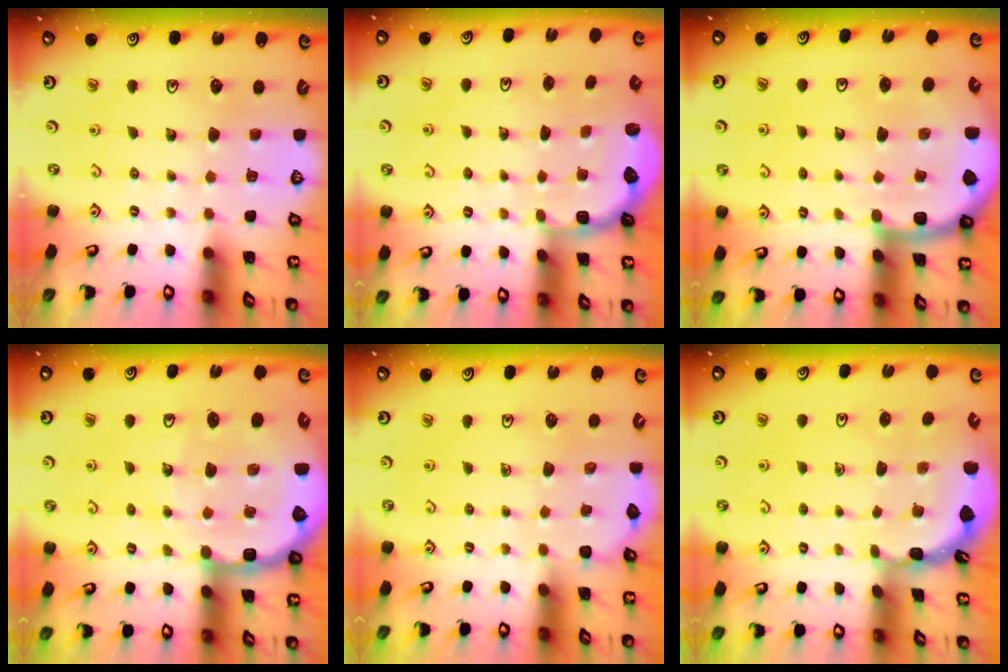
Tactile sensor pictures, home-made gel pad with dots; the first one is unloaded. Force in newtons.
{"total": 2.9, "press": 2.4, "slide": 1.6}
{"total": 5.6, "press": 5.6, "slide": 0.8}
{"total": 12.7, "press": 12.5, "slide": 2.3}
{"total": 2.0, "press": 2.0, "slide": 0.2}
{"total": 1.7, "press": 1.7, "slide": 0.1}